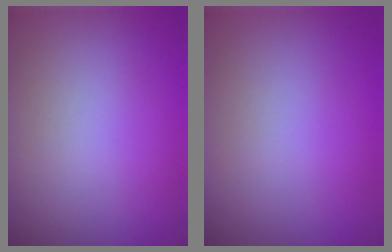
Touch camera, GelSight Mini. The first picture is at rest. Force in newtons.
{"total": 0.0}